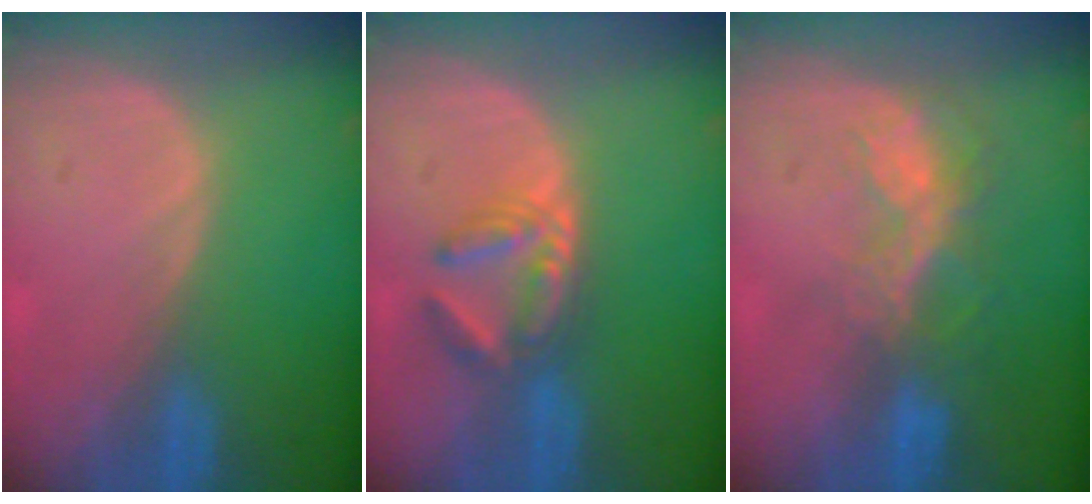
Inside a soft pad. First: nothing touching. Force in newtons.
{"total": 5.7, "press": 5.1, "slide": 2.6}
{"total": 6.8, "press": 5.8, "slide": 3.4}